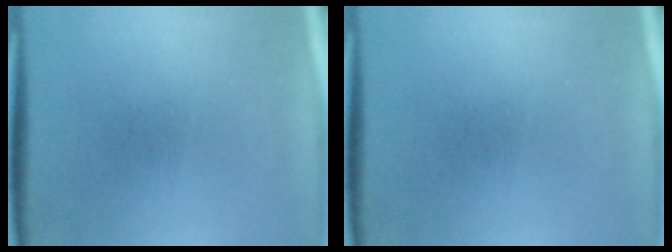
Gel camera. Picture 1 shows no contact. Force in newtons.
{"total": 0.0}